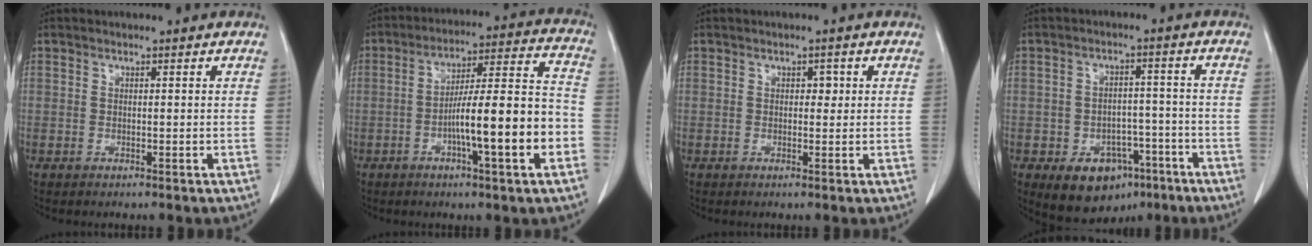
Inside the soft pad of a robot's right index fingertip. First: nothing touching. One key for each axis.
{"total": 15.1, "fx": -4.6, "fy": 1.0, "fz": 14.4, "tx": -0.224, "ty": 0.017, "tz": -0.071}
{"total": 1.4, "fx": 0.3, "fy": 0.9, "fz": 0.9, "tx": -0.011, "ty": 0.004, "tz": 0.002}
{"total": 9.3, "fx": -5.0, "fy": 6.3, "fz": 4.7, "tx": -0.064, "ty": 0.018, "tz": -0.065}